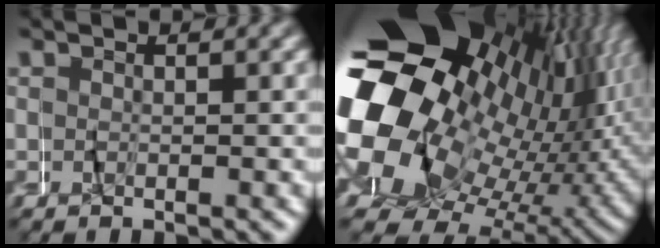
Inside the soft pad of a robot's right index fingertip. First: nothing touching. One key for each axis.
{"total": 29.0, "fx": 1.0, "fy": 20.8, "fz": 20.2, "tx": -0.292, "ty": -0.014, "tz": -0.006}